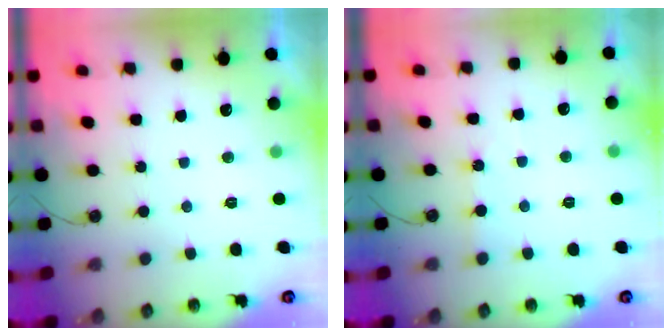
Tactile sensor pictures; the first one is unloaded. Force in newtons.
{"total": 1.6, "press": 1.6, "slide": 0.2}